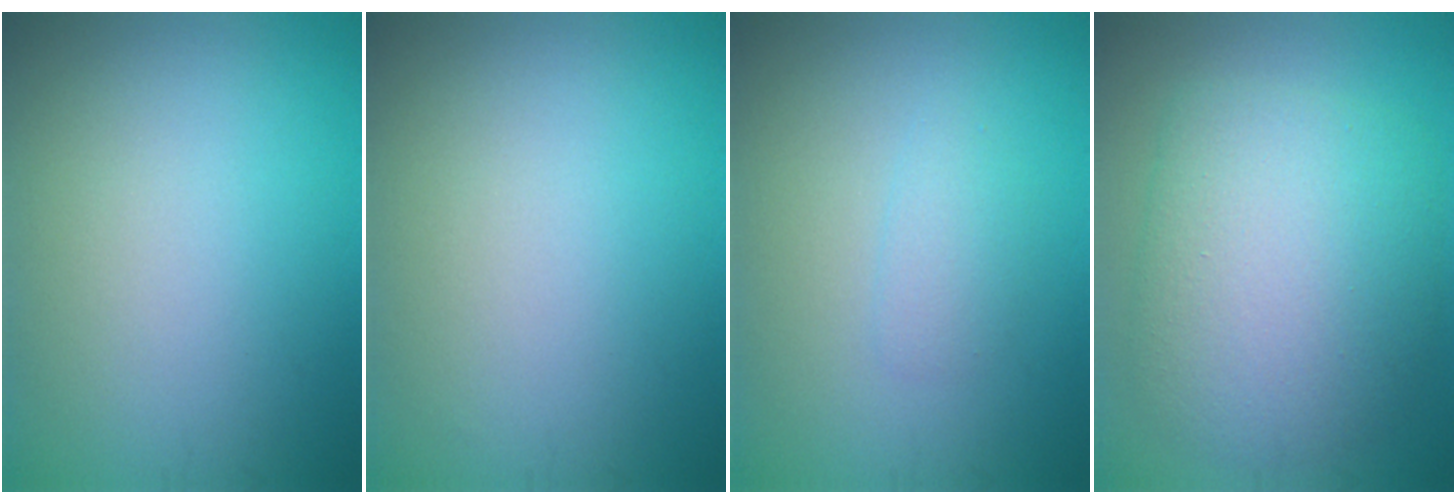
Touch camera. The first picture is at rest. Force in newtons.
{"total": 0.0}
{"total": 1.3, "press": 1.3, "slide": 0.0}
{"total": 8.2, "press": 8.2, "slide": 0.3}